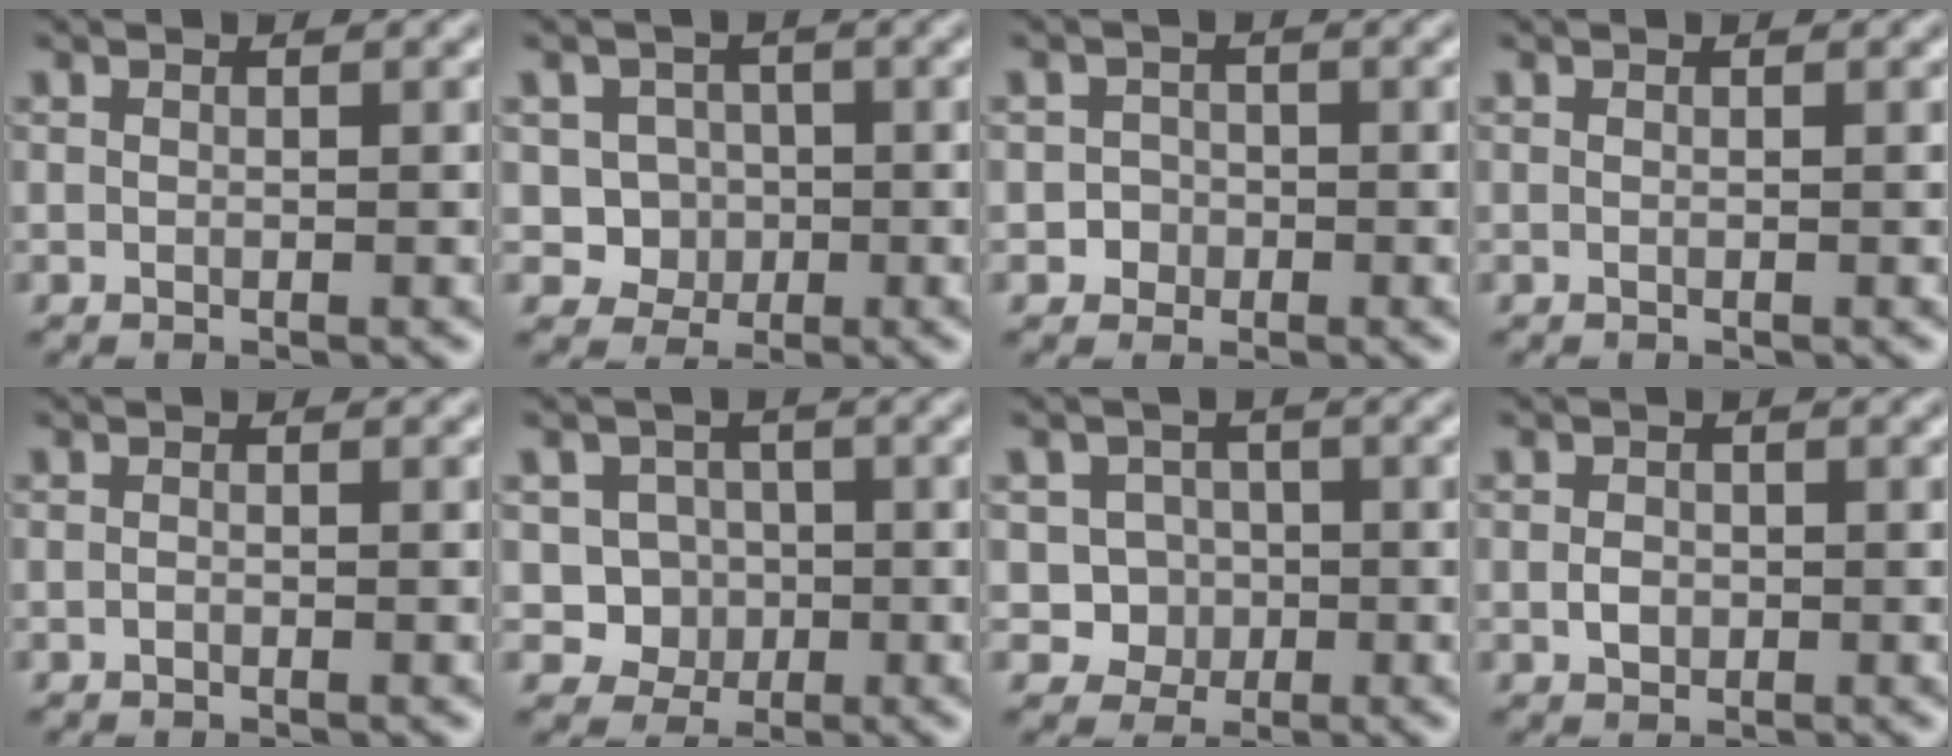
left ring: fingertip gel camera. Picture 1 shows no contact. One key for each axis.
{"total": 3.3, "fx": -0.3, "fy": 3.1, "fz": 1.0, "tx": 0.001, "ty": -0.002, "tz": -0.018}
{"total": 1.7, "fx": -0.5, "fy": 1.6, "fz": 0.2, "tx": 0.018, "ty": 0.003, "tz": -0.011}
{"total": 0.0}
{"total": 0.0}
{"total": 3.7, "fx": -0.4, "fy": 3.5, "fz": 1.1, "tx": 0.003, "ty": 0.002, "tz": -0.023}
{"total": 3.5, "fx": -0.6, "fy": 3.3, "fz": 0.9, "tx": 0.007, "ty": 0.007, "tz": -0.025}
{"total": 1.4, "fx": -0.2, "fy": 1.1, "fz": 0.7, "tx": -0.014, "ty": -0.002, "tz": -0.006}